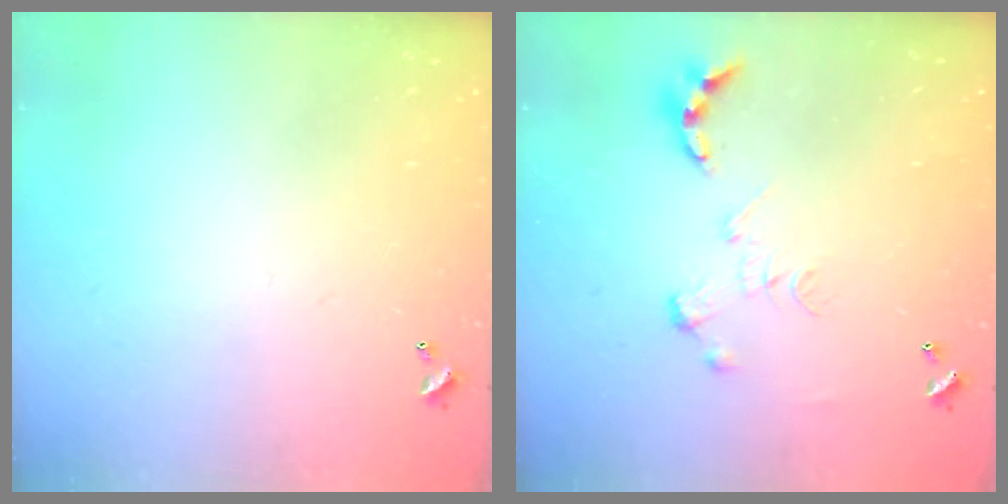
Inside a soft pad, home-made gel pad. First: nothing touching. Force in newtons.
{"total": 0.0}